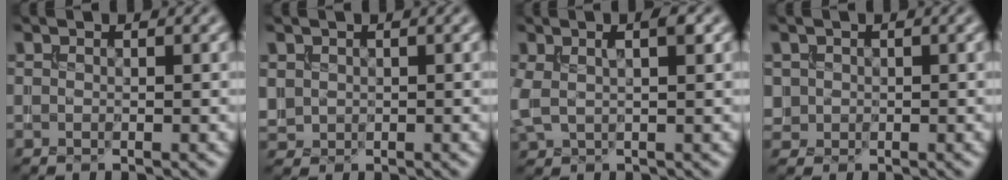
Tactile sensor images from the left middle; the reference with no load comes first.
{"total": 1.4, "force": [0.4, 1.3, 0.3], "torque": [-0.008, -0.006, 0.013]}
{"total": 3.4, "force": [1.0, 1.4, 3.0], "torque": [-0.067, 0.005, 0.016]}
{"total": 1.1, "force": [0.1, 1.1, 0.0], "torque": [0.009, -0.004, 0.004]}